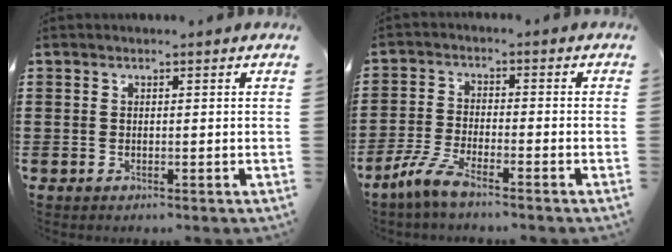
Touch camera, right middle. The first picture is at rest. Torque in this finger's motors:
{"motor_torque": [1.23, -0.76, 0.38, 0.09]}